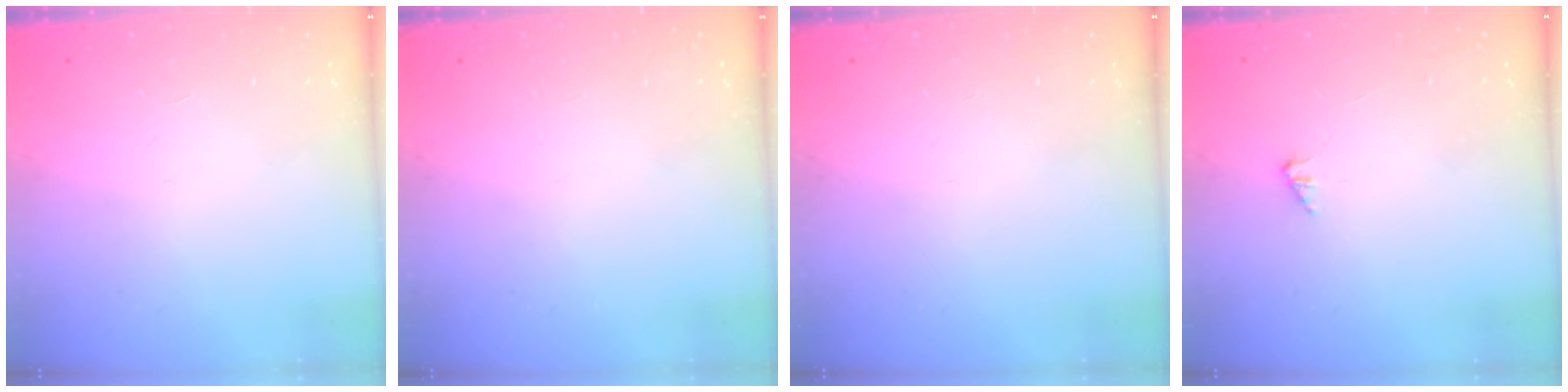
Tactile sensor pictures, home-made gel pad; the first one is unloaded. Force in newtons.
{"total": 0.0}
{"total": 0.0}
{"total": 1.3, "press": 1.3, "slide": 0.1}